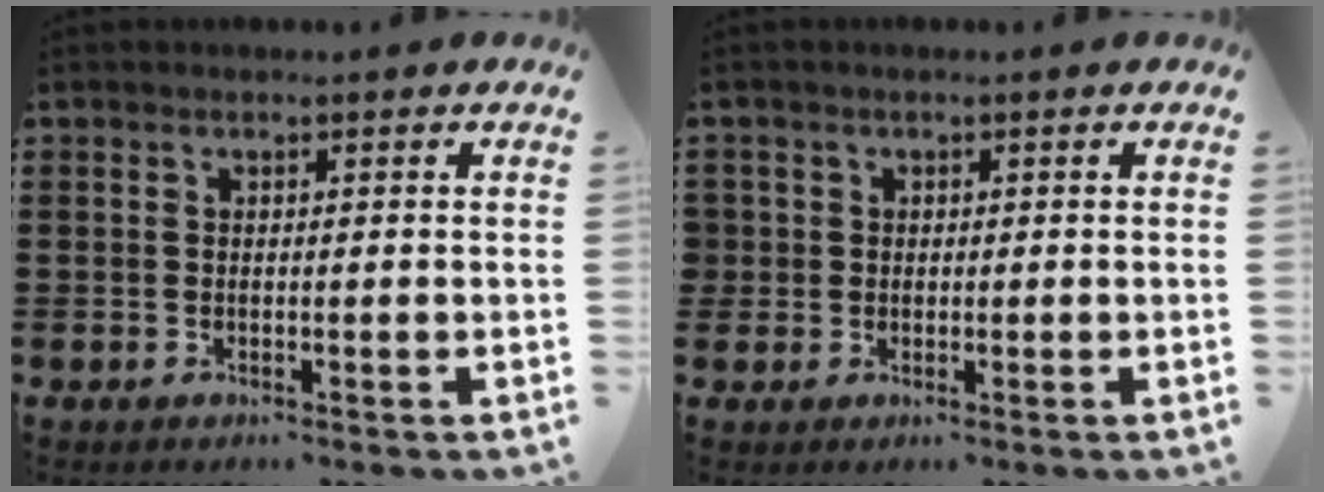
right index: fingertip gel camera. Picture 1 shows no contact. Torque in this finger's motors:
{"motor_torque": [0.16, 0.21, 0.01, -0.03]}